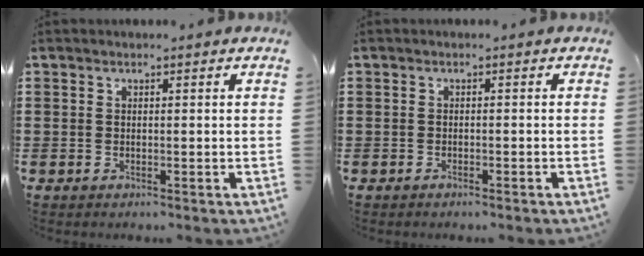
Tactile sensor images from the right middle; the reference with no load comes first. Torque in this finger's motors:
{"motor_torque": [-0.21, 0.11, 0.00, -0.01]}